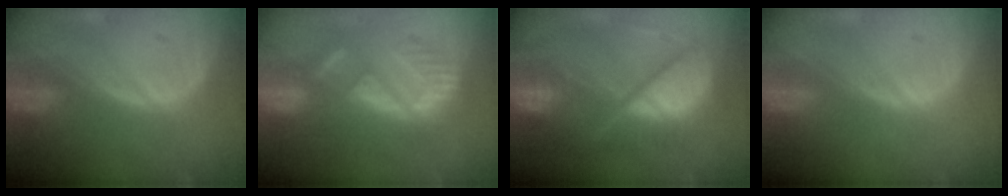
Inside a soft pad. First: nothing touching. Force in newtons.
{"total": 9.5, "press": 8.1, "slide": 5.0}
{"total": 11.1, "press": 11.0, "slide": 1.3}
{"total": 0.0}